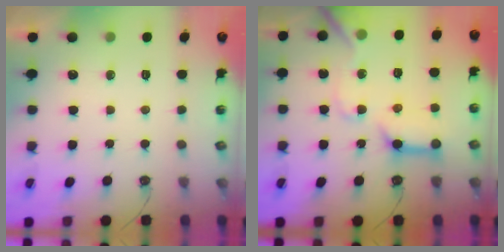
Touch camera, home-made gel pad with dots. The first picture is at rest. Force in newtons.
{"total": 15.5, "press": 15.4, "slide": 1.7}